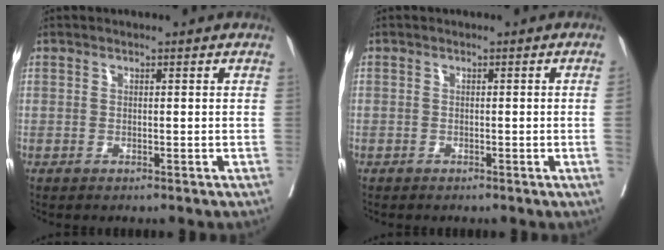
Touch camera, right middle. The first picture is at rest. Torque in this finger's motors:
{"motor_torque": [1.11, -1.03, -0.55, -0.21]}